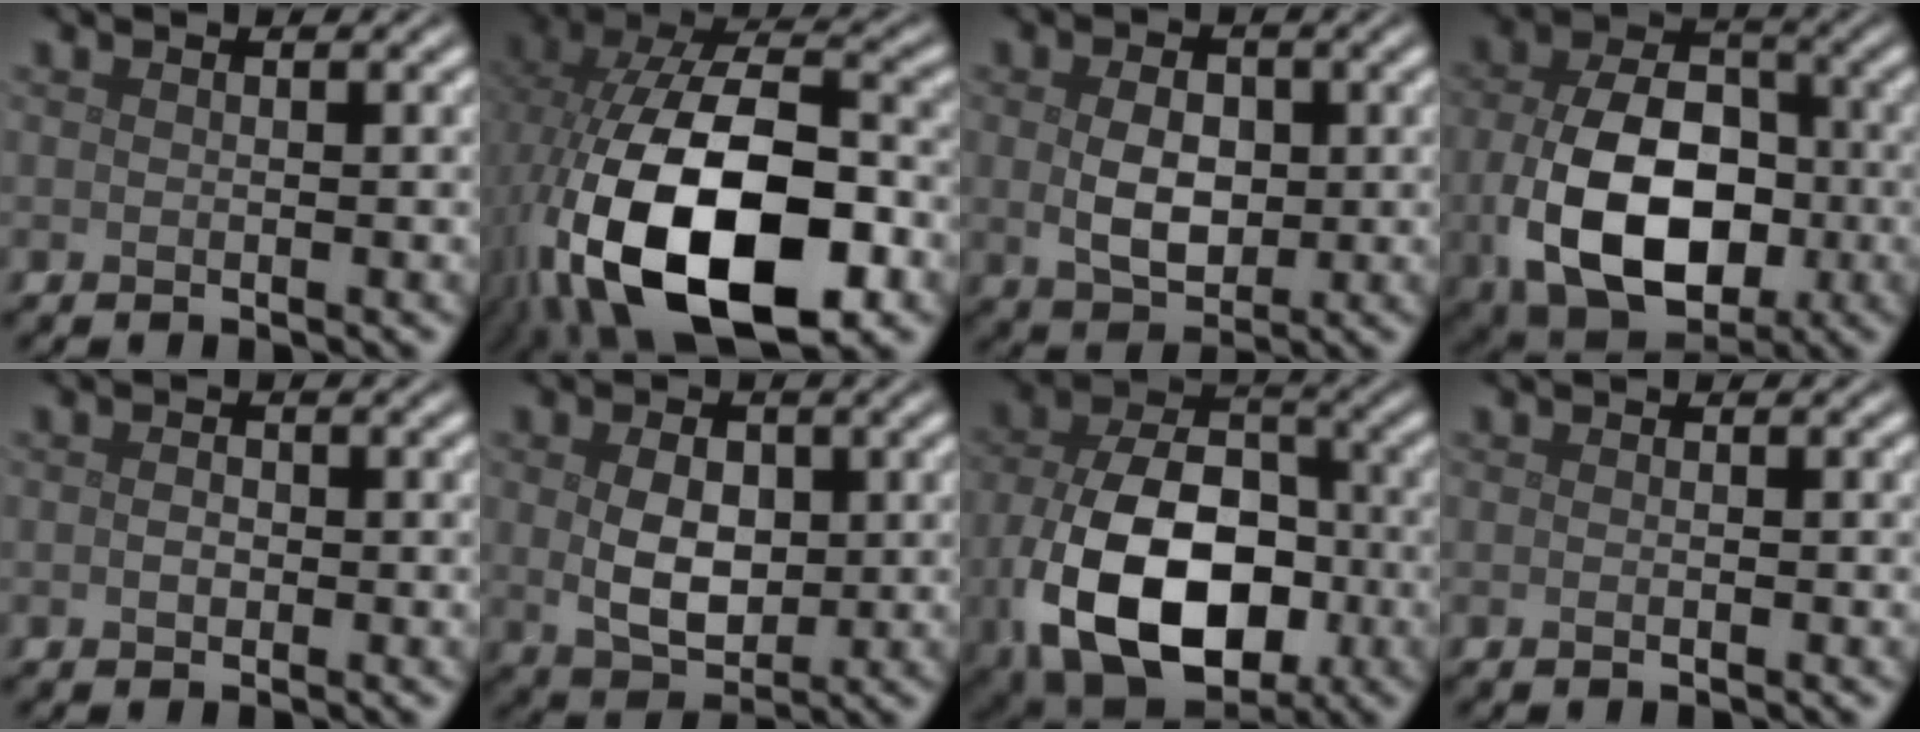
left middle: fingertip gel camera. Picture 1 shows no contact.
{"total": 17.6, "force": [-5.0, 9.4, 14.0], "torque": [-0.270, -0.025, -0.075]}
{"total": 4.2, "force": [0.1, 2.9, 3.1], "torque": [-0.060, -0.004, 0.003]}
{"total": 11.4, "force": [-2.0, 7.7, 8.2], "torque": [-0.168, -0.025, -0.025]}
{"total": 1.0, "force": [-0.2, 0.8, 0.7], "torque": [-0.014, -0.002, -0.006]}
{"total": 4.8, "force": [0.3, 3.2, 3.6], "torque": [-0.070, -0.005, 0.009]}
{"total": 13.2, "force": [-3.4, 8.7, 9.4], "torque": [-0.182, -0.035, -0.057]}
{"total": 0.6, "force": [-0.1, 0.2, 0.5], "torque": [-0.005, -0.005, -0.001]}